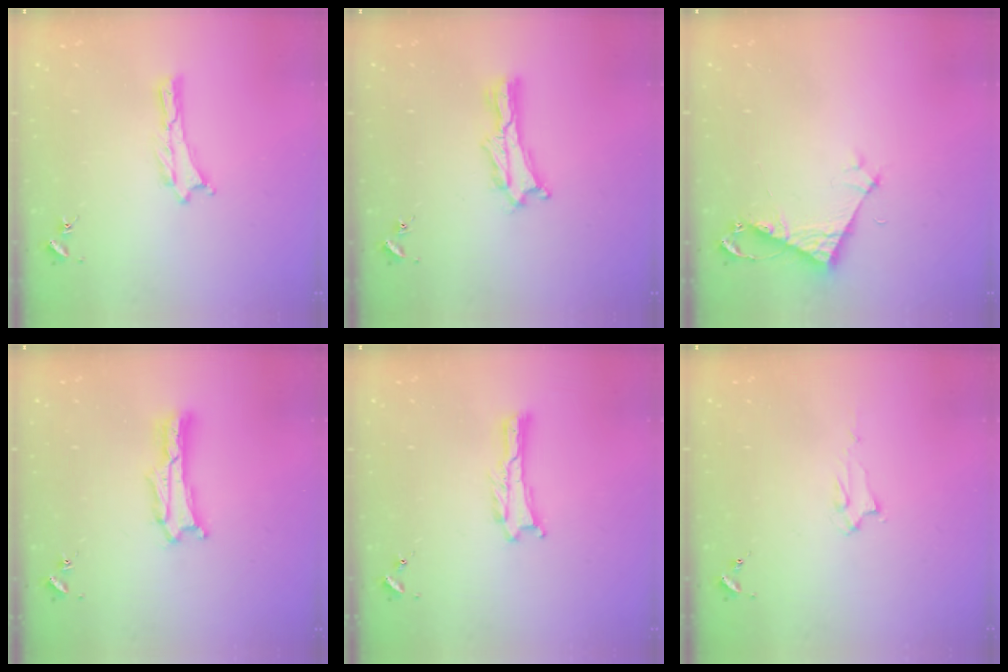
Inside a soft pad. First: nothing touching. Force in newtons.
{"total": 2.1, "press": 2.1, "slide": 0.3}
{"total": 4.9, "press": 4.9, "slide": 0.2}
{"total": 1.7, "press": 1.7, "slide": 0.3}
{"total": 0.0}
{"total": 2.0, "press": 2.0, "slide": 0.2}